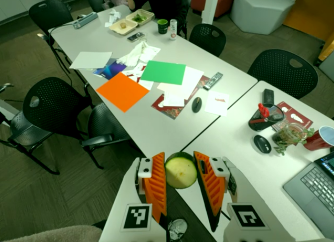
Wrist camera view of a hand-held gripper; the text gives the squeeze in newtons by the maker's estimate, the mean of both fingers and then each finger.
{"total": 10.5, "left": 10.9, "right": 10.2}